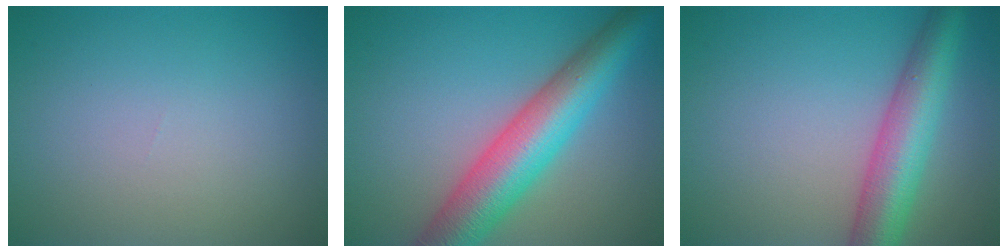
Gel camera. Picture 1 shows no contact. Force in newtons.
{"total": 8.5, "press": 8.5, "slide": 0.2}
{"total": 6.5, "press": 6.5, "slide": 0.2}